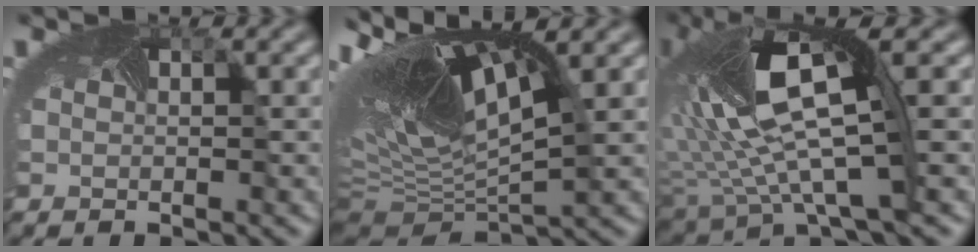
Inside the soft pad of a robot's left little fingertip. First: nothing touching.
{"total": 12.5, "force": [3.9, 4.5, 11.0], "torque": [-0.205, 0.018, 0.096]}
{"total": 9.9, "force": [0.8, 3.1, 9.3], "torque": [-0.215, -0.024, 0.031]}